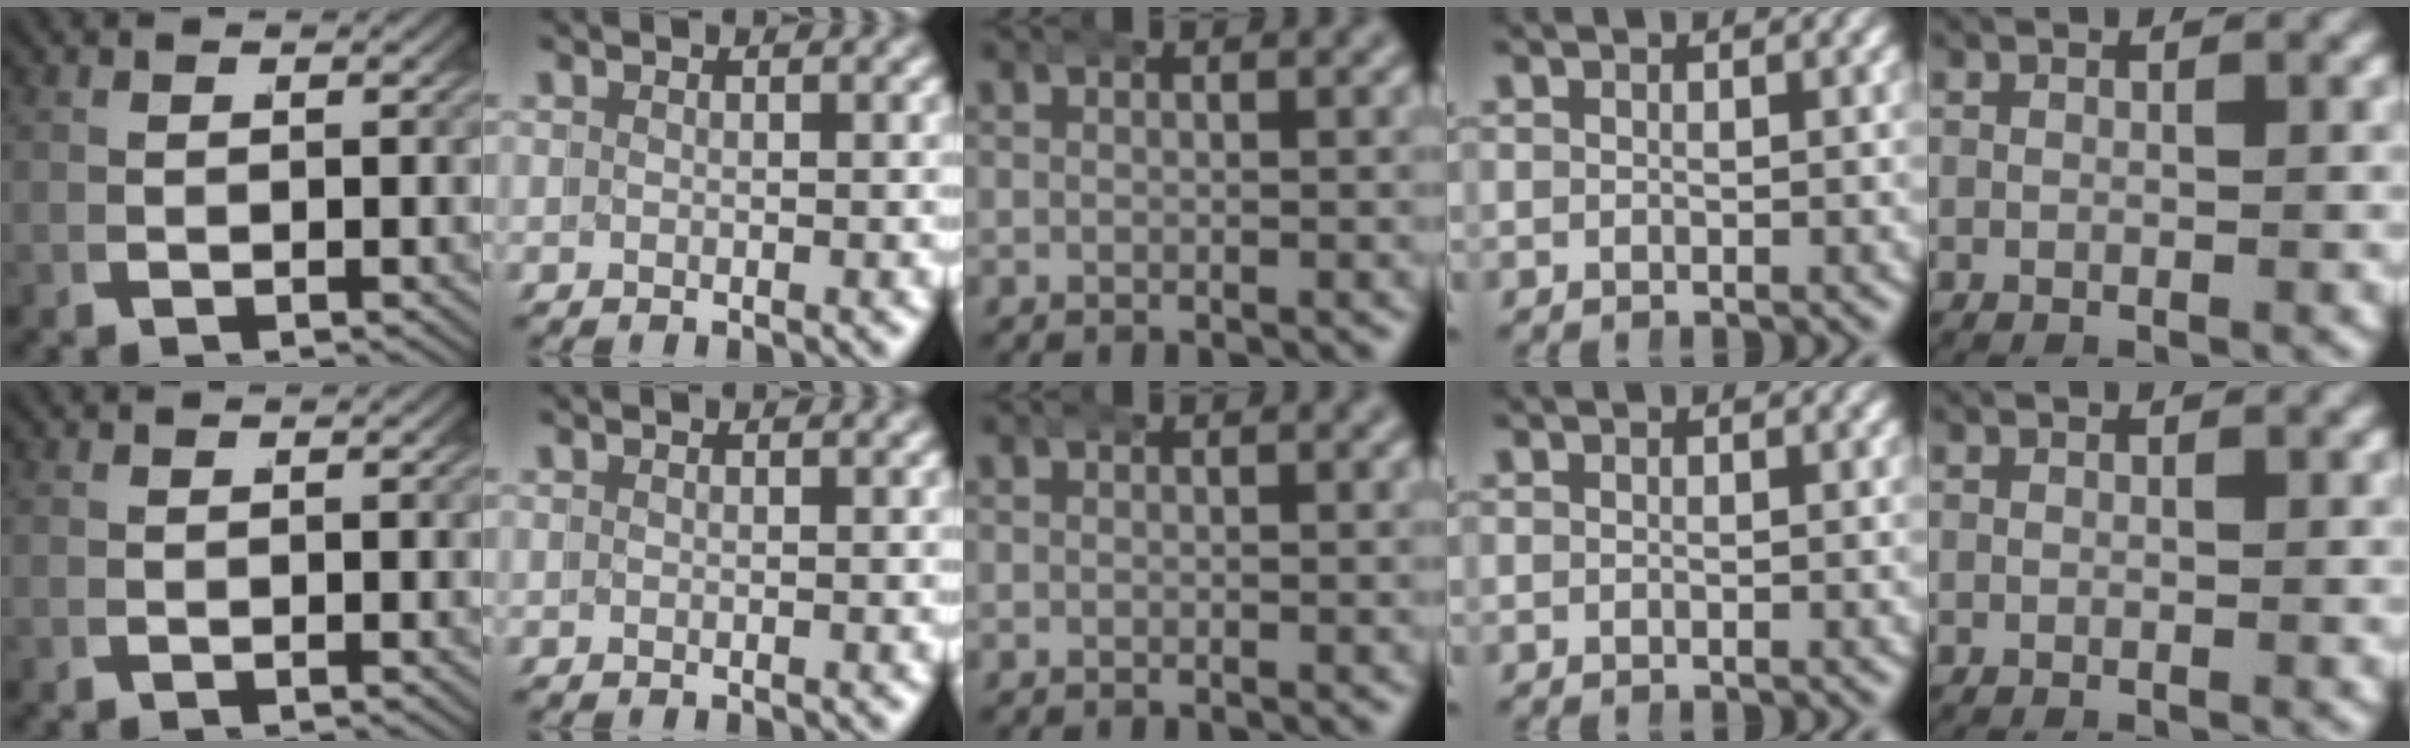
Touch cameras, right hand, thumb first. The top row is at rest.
{}